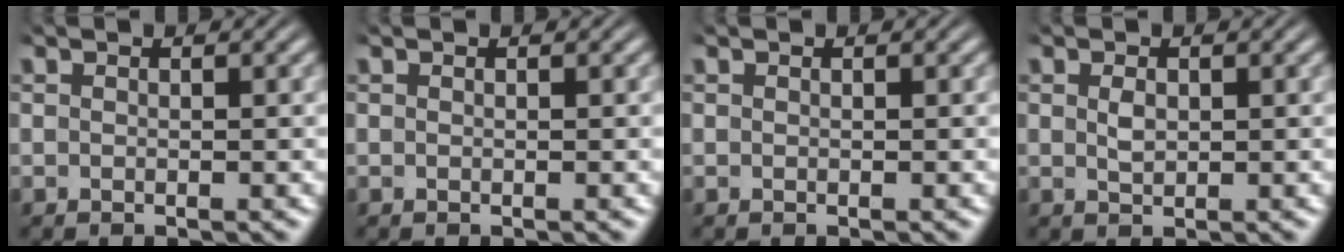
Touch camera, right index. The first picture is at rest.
{"total": 0.0}
{"total": 0.0}
{"total": 0.9, "force": [0.2, 0.2, 0.9], "torque": [-0.021, -0.007, 0.010]}